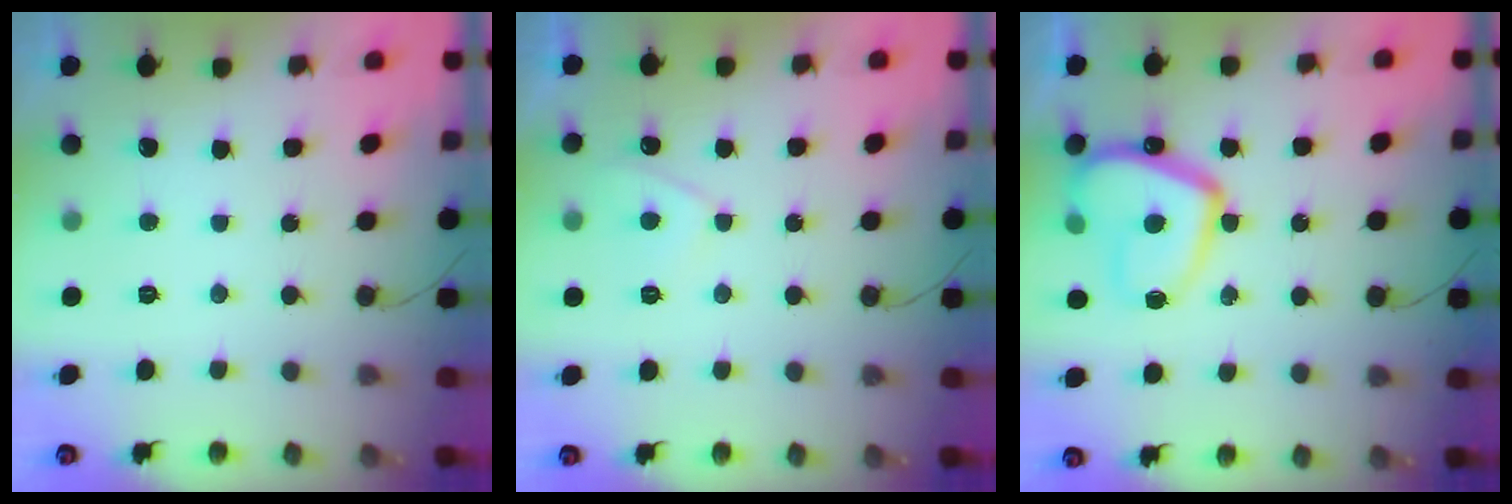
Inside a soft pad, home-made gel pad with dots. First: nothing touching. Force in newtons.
{"total": 2.9, "press": 2.9, "slide": 0.5}
{"total": 15.4, "press": 15.3, "slide": 1.7}